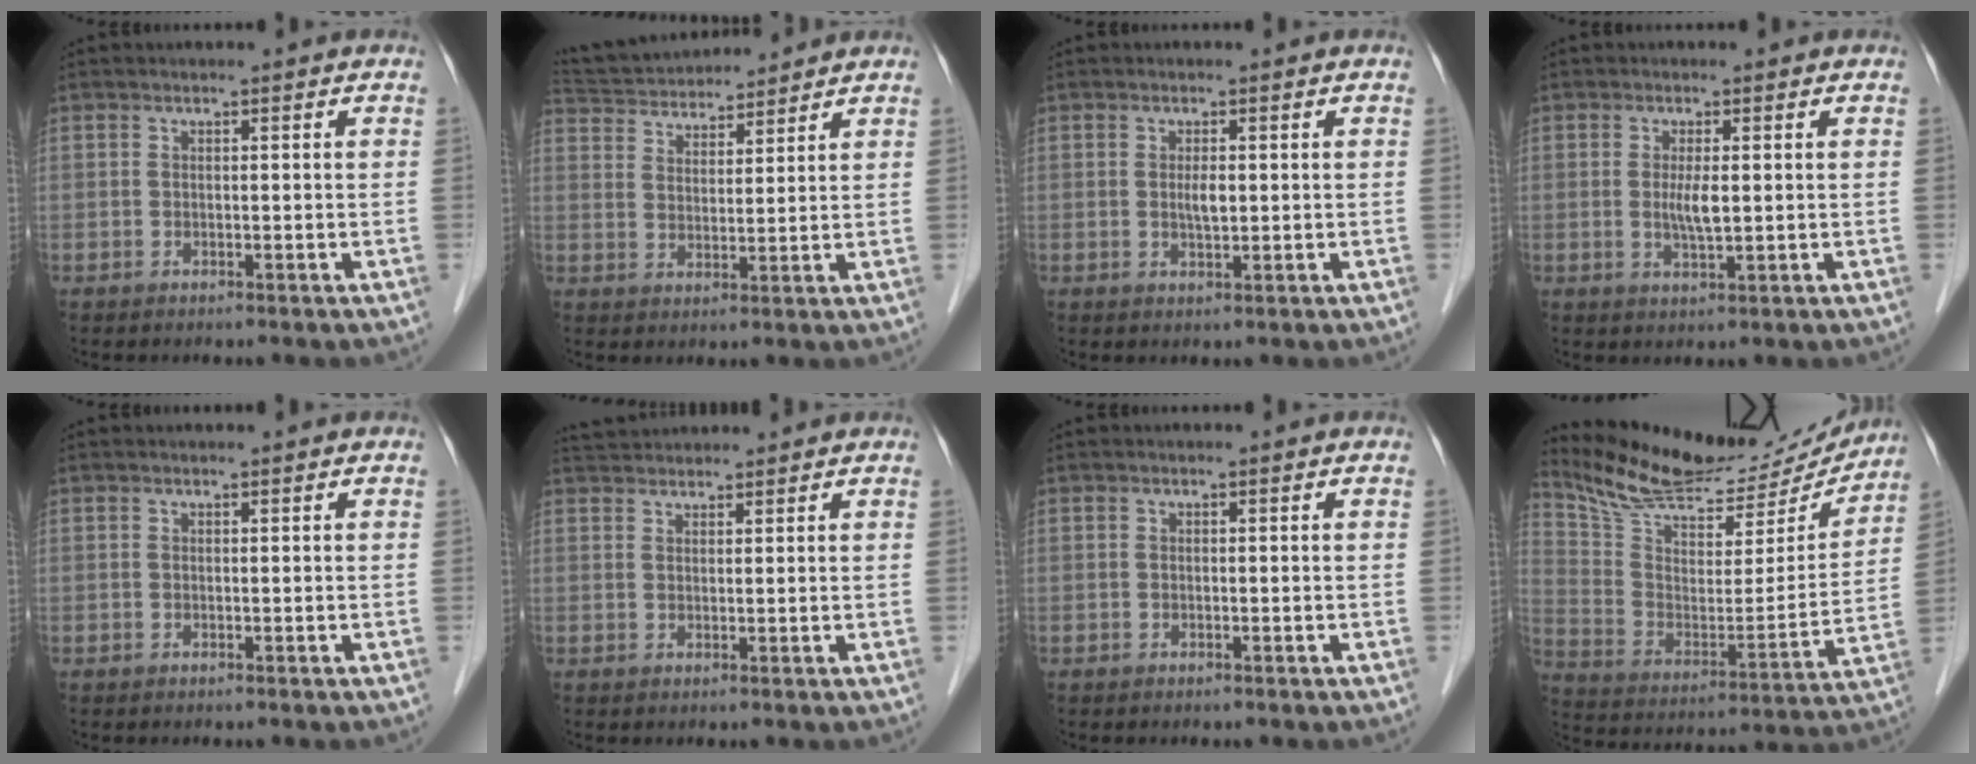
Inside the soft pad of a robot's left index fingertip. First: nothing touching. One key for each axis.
{"total": 12.3, "fx": 11.6, "fy": 2.5, "fz": 3.4, "tx": -0.067, "ty": 0.036, "tz": 0.199}
{"total": 1.8, "fx": 0.3, "fy": 0.5, "fz": 1.7, "tx": -0.034, "ty": -0.002, "tz": 0.007}
{"total": 2.9, "fx": 0.3, "fy": 0.4, "fz": 2.9, "tx": -0.060, "ty": -0.005, "tz": 0.009}
{"total": 0.6, "fx": 0.5, "fy": 0.0, "fz": 0.2, "tx": -0.006, "ty": 0.002, "tz": 0.010}
{"total": 4.8, "fx": 4.7, "fy": 0.6, "fz": 0.8, "tx": -0.016, "ty": 0.038, "tz": 0.082}
{"total": 0.0}
{"total": 23.0, "fx": 21.3, "fy": 5.6, "fz": 6.5, "tx": -0.116, "ty": -0.025, "tz": 0.326}